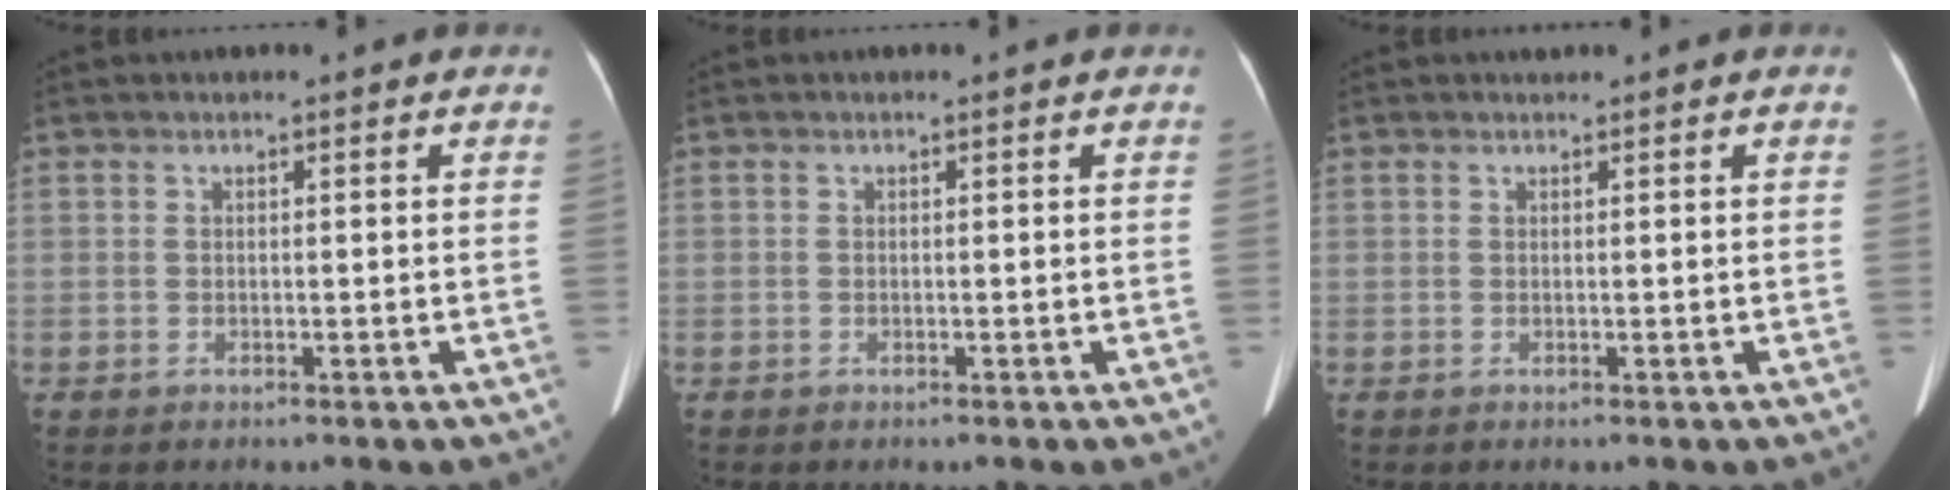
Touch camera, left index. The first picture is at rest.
{"total": 0.0}
{"total": 0.0}